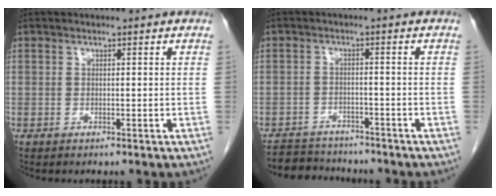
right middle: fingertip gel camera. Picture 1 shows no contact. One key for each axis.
{"total": 6.6, "fx": -6.3, "fy": 1.8, "fz": 0.7, "tx": -0.006, "ty": -0.001, "tz": -0.099}